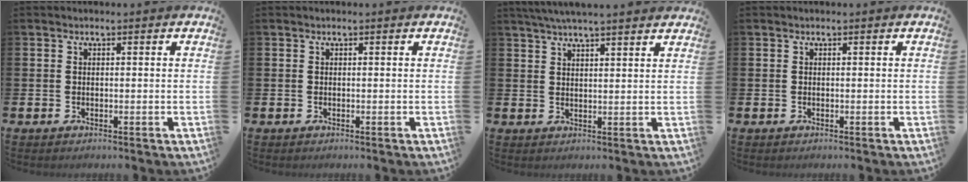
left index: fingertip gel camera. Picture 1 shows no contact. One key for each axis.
{"total": 0.0}
{"total": 4.2, "fx": 4.0, "fy": -0.4, "fz": 1.2, "tx": -0.031, "ty": -0.009, "tz": 0.072}
{"total": 0.0}